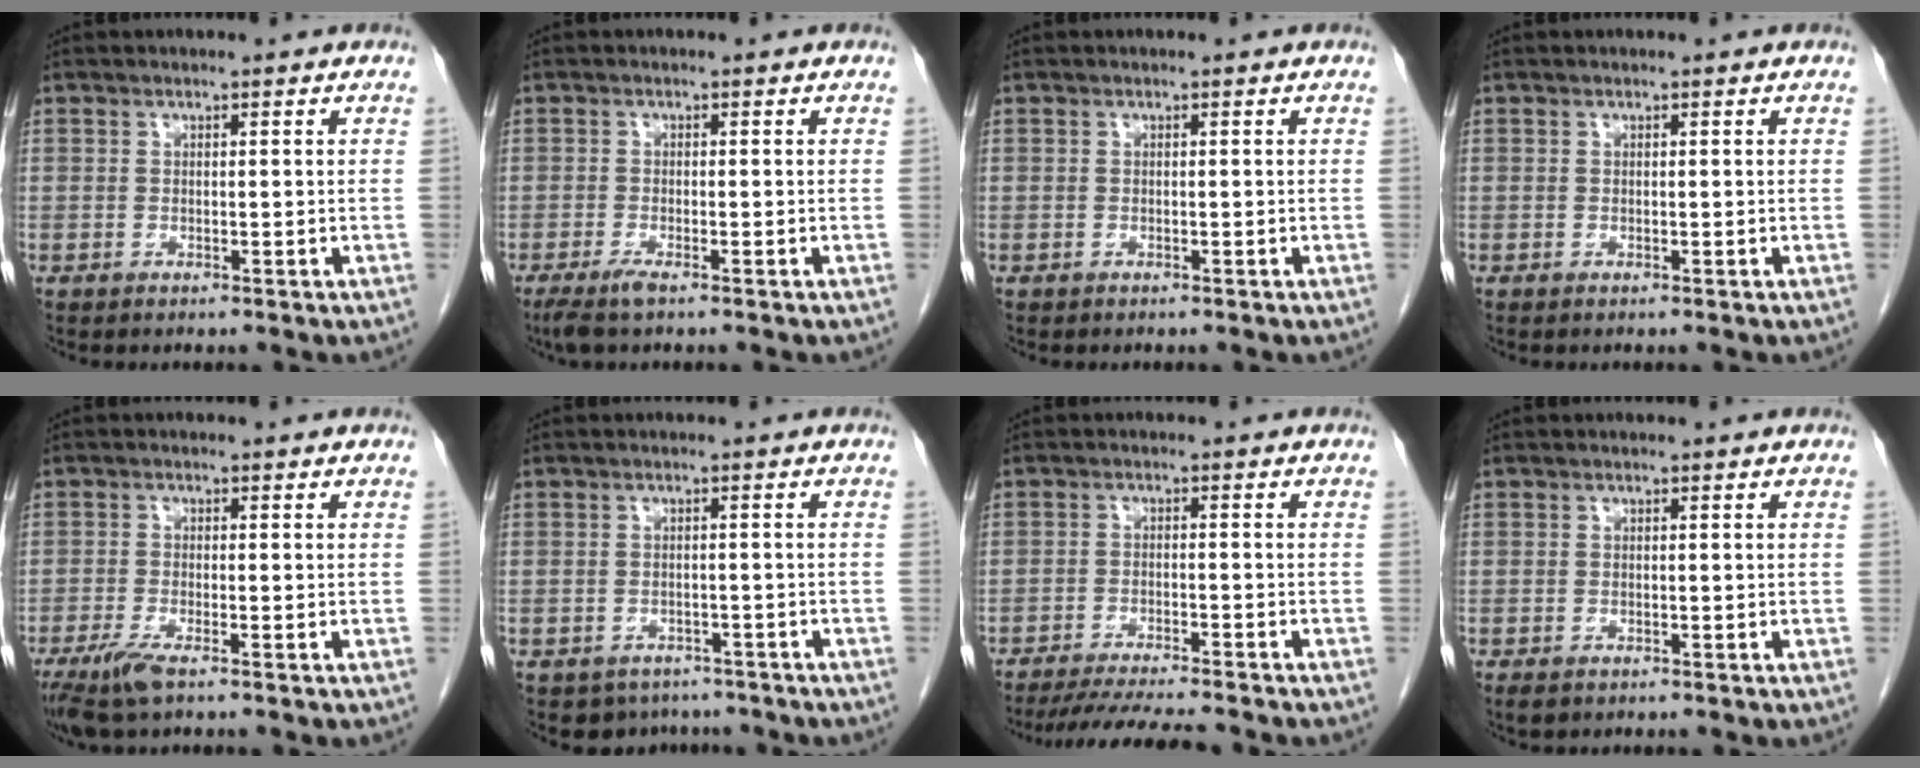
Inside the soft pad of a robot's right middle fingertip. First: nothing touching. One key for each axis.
{"total": 2.7, "fx": -1.9, "fy": 0.3, "fz": 1.9, "tx": -0.042, "ty": -0.008, "tz": -0.038}
{"total": 0.0}
{"total": 0.0}
{"total": 4.7, "fx": -3.1, "fy": 0.8, "fz": 3.4, "tx": -0.074, "ty": -0.014, "tz": -0.059}
{"total": 5.5, "fx": -4.4, "fy": 3.3, "fz": 0.3, "tx": 0.005, "ty": 0.009, "tz": -0.052}
{"total": 10.5, "fx": -9.5, "fy": 0.3, "fz": 4.5, "tx": -0.067, "ty": -0.019, "tz": -0.142}
{"total": 1.6, "fx": -1.1, "fy": 1.0, "fz": 0.7, "tx": -0.013, "ty": -0.001, "tz": -0.010}